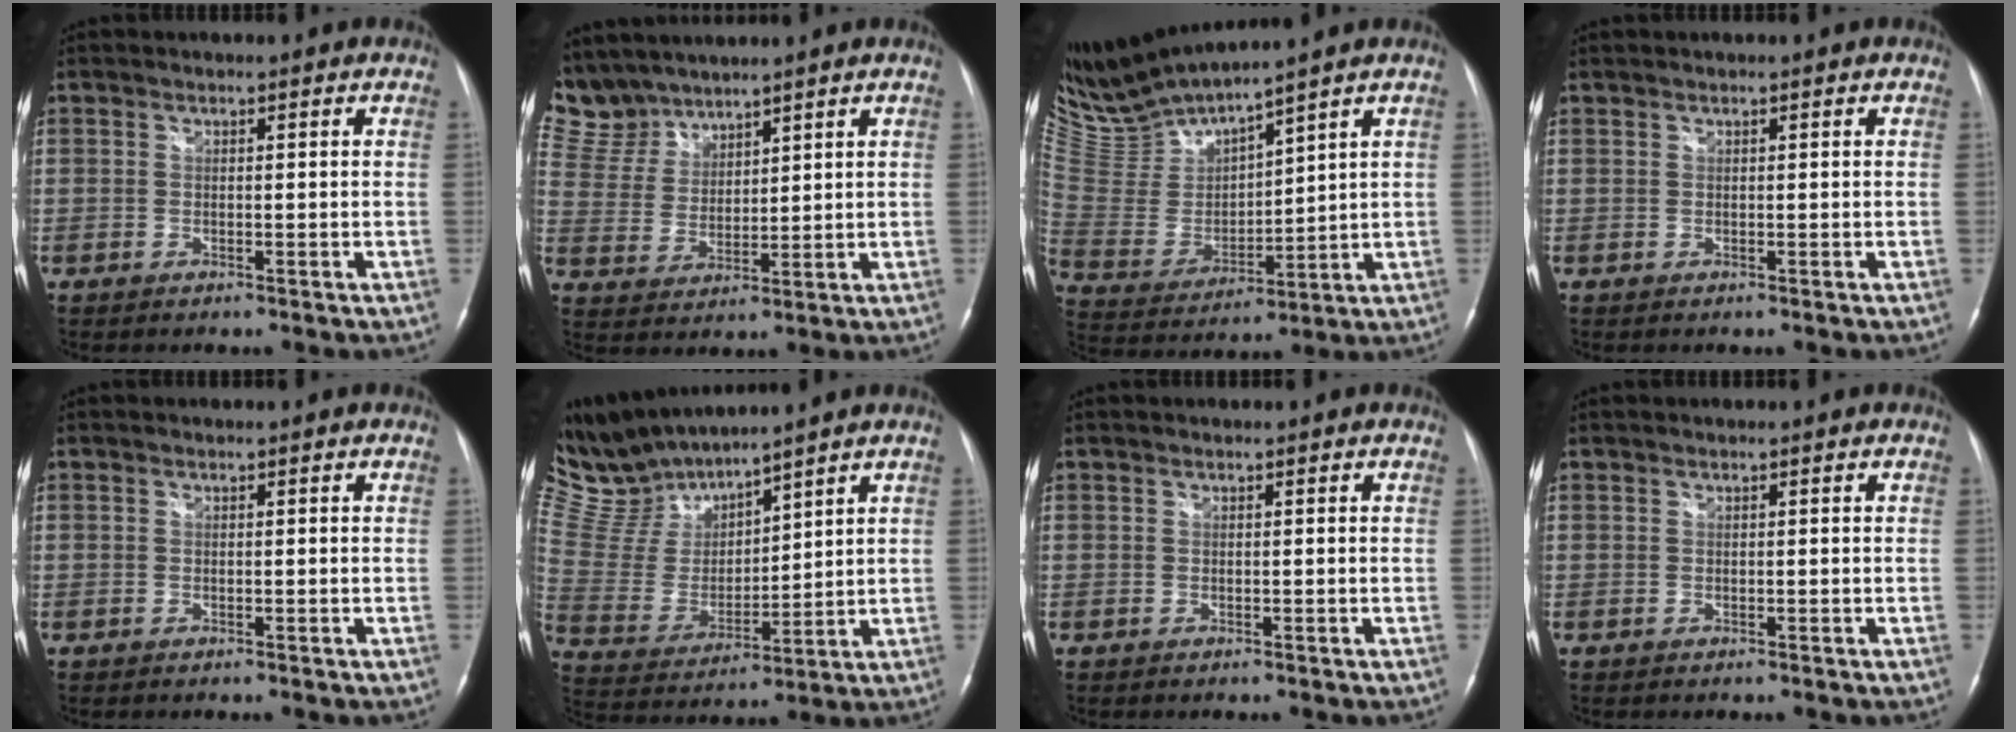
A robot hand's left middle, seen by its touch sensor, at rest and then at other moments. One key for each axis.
{"total": 9.1, "fx": 8.5, "fy": 3.3, "fz": 0.2, "tx": -0.019, "ty": 0.013, "tz": 0.191}
{"total": 10.8, "fx": 10.5, "fy": -0.8, "fz": 2.4, "tx": -0.079, "ty": -0.006, "tz": 0.233}
{"total": 0.0}
{"total": 0.0}
{"total": 12.6, "fx": 12.1, "fy": 1.8, "fz": 2.9, "tx": -0.087, "ty": 0.010, "tz": 0.261}
{"total": 0.0}
{"total": 0.0}